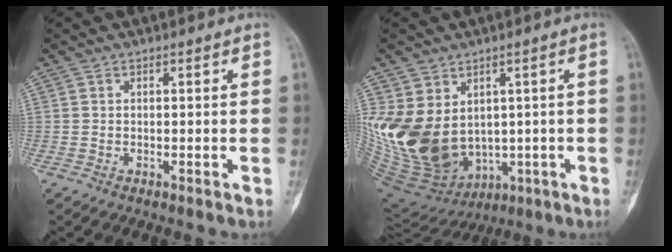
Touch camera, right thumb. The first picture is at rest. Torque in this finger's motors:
{"motor_torque": [-0.73, 2.67, 2.52, 0.24, 0.66]}